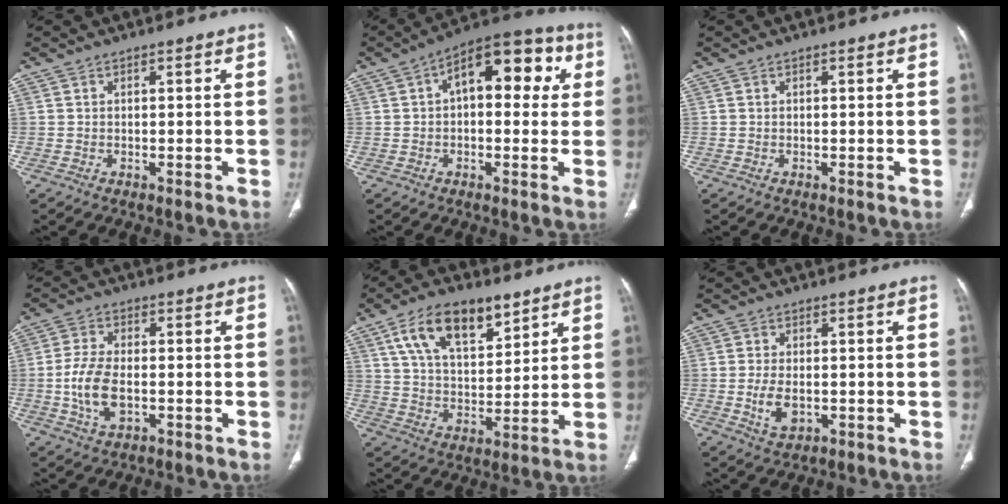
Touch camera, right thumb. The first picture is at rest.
{"total": 14.9, "force": [3.3, 7.8, 12.2], "torque": [-0.122, 0.033, 0.037]}
{"total": 0.0}
{"total": 8.5, "force": [-1.5, 4.7, 6.9], "torque": [-0.147, 0.005, -0.027]}
{"total": 15.4, "force": [8.6, 7.6, 10.2], "torque": [-0.146, -0.030, 0.157]}
{"total": 5.4, "force": [-0.9, 3.2, 4.2], "torque": [-0.080, -0.005, -0.009]}